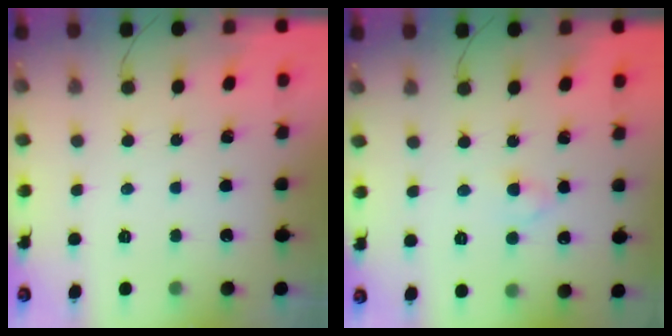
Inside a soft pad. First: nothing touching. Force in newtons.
{"total": 2.2, "press": 2.0, "slide": 1.1}